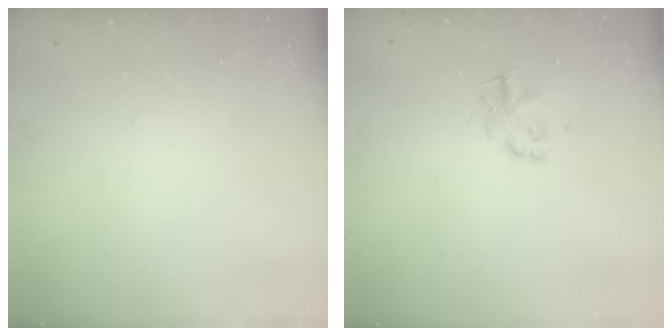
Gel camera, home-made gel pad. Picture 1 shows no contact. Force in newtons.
{"total": 2.2, "press": 2.1, "slide": 0.4}